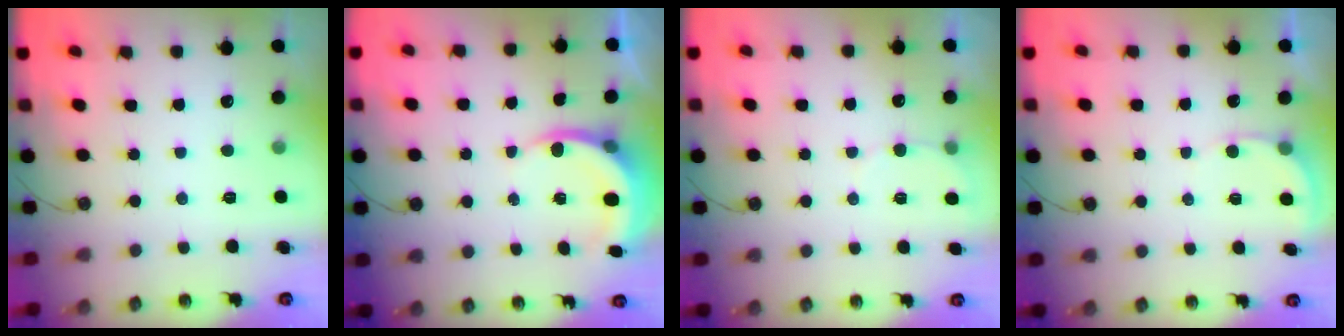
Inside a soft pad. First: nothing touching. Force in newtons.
{"total": 4.9, "press": 4.9, "slide": 0.1}
{"total": 4.9, "press": 4.8, "slide": 1.3}
{"total": 3.4, "press": 3.4, "slide": 0.2}